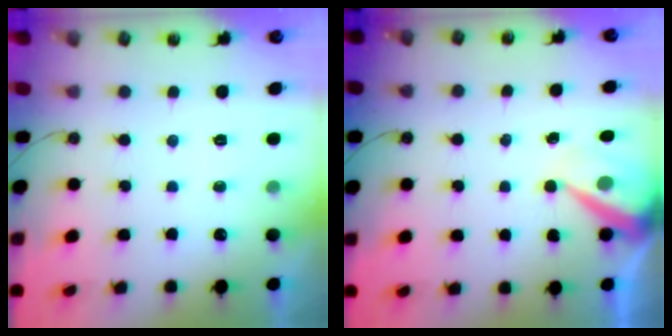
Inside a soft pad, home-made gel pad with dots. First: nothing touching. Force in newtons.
{"total": 8.7, "press": 8.7, "slide": 0.7}